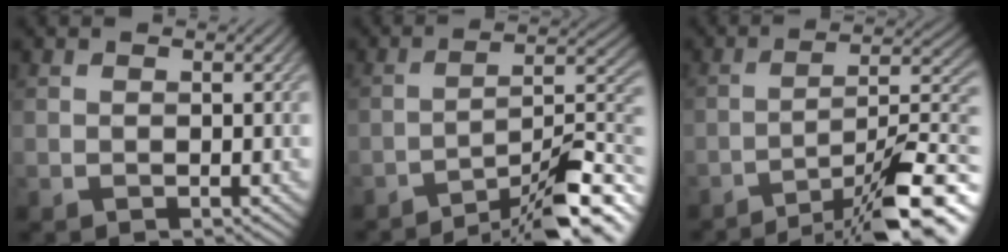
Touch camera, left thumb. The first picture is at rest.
{"total": 12.1, "force": [-8.9, 2.4, 7.8], "torque": [-0.115, 0.015, -0.138]}
{"total": 14.0, "force": [-9.6, 2.7, 9.8], "torque": [-0.149, 0.014, -0.145]}